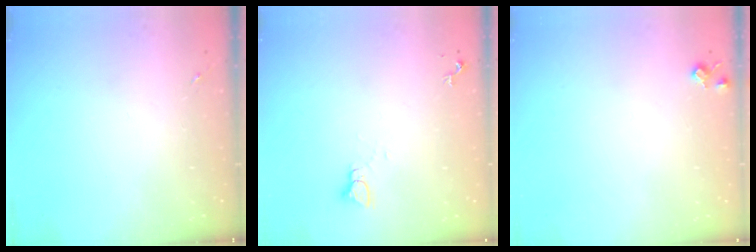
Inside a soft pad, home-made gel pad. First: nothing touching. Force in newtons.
{"total": 2.2, "press": 2.2, "slide": 0.1}
{"total": 5.7, "press": 5.6, "slide": 0.9}